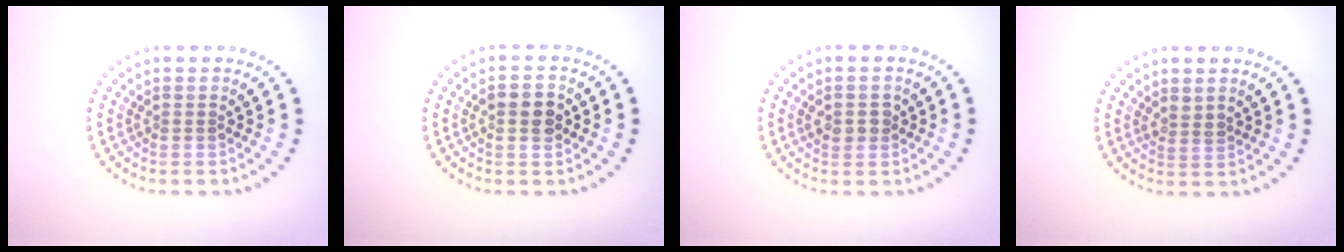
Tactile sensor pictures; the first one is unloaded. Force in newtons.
{"total": 2.5, "press": 2.5, "slide": 0.2}
{"total": 1.9, "press": 1.9, "slide": 0.3}
{"total": 1.3, "press": 1.1, "slide": 0.7}